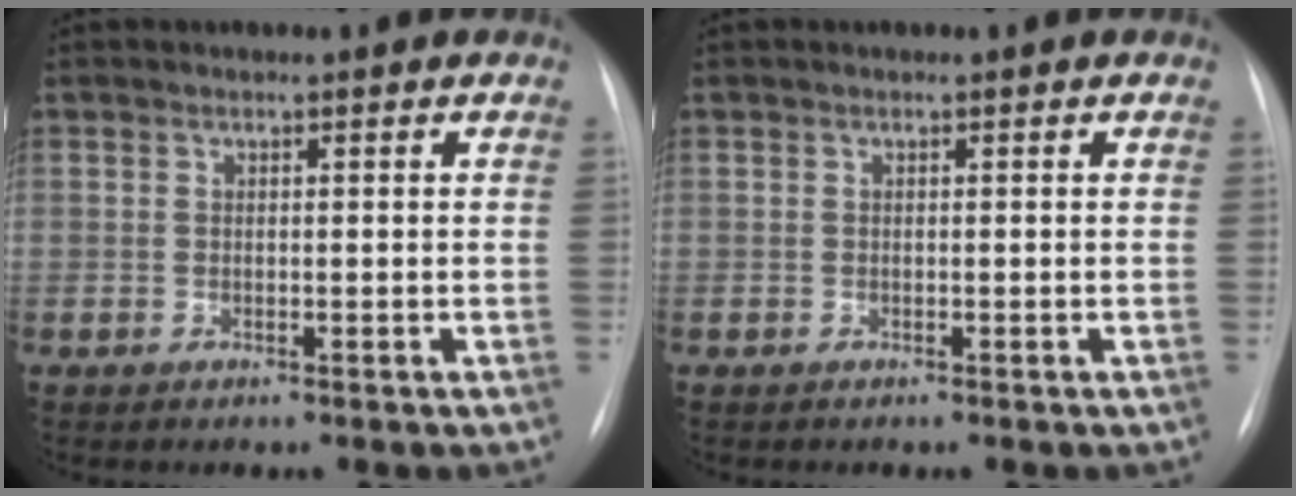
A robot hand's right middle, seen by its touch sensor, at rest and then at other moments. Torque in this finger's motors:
{"motor_torque": [-0.85, -0.24, -0.01, 0.00]}